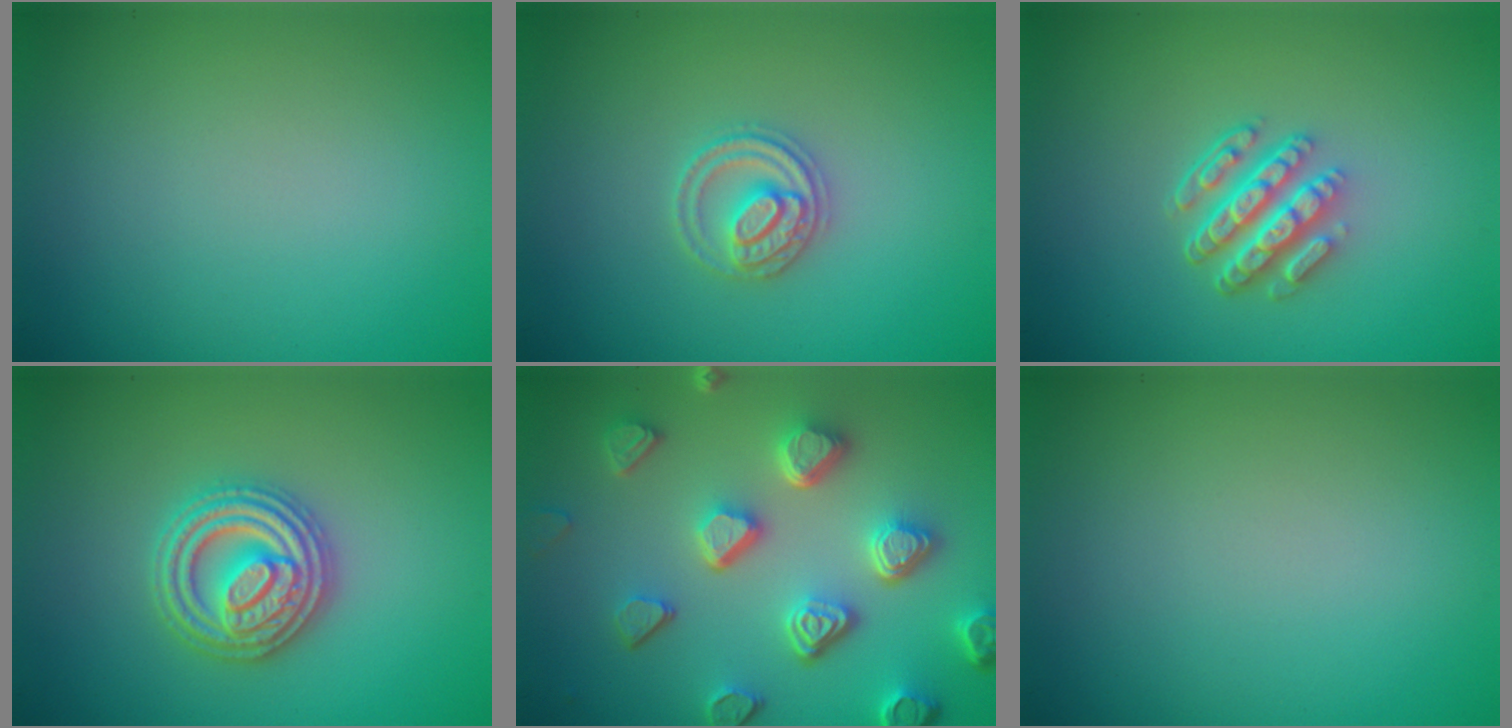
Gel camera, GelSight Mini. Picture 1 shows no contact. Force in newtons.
{"total": 2.8, "press": 2.8, "slide": 0.3}
{"total": 4.8, "press": 3.5, "slide": 3.3}
{"total": 4.9, "press": 4.9, "slide": 0.7}
{"total": 6.8, "press": 5.4, "slide": 4.2}
{"total": 0.0}